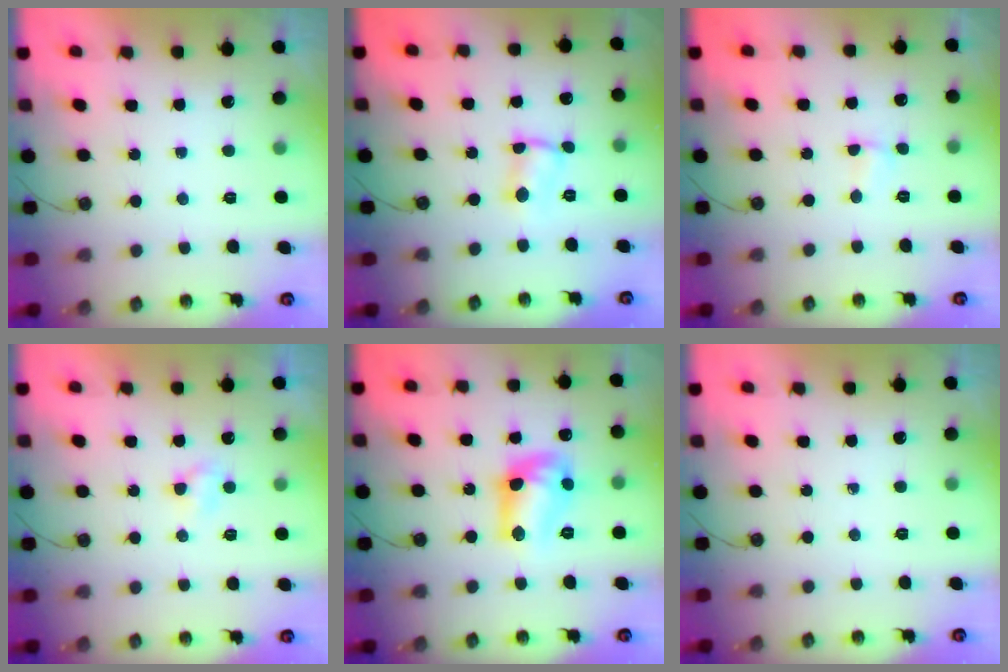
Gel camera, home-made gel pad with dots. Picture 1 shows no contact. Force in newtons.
{"total": 2.0, "press": 2.0, "slide": 0.1}
{"total": 1.1, "press": 1.0, "slide": 0.3}
{"total": 3.2, "press": 3.1, "slide": 0.5}
{"total": 12.2, "press": 12.2, "slide": 0.8}
{"total": 0.0}